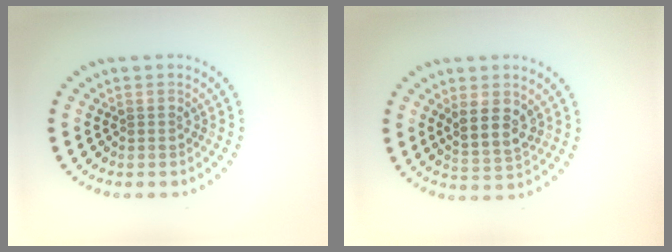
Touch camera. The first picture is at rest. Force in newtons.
{"total": 3.0, "press": 2.8, "slide": 1.3}